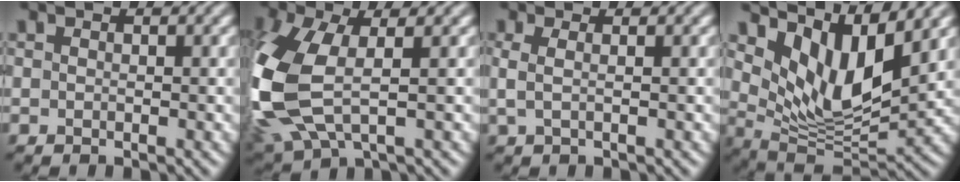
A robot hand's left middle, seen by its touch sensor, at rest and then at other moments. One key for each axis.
{"total": 11.1, "fx": -0.4, "fy": 6.2, "fz": 9.2, "tx": -0.264, "ty": -0.019, "tz": -0.005}
{"total": 1.3, "fx": 0.3, "fy": 0.1, "fz": 1.2, "tx": -0.034, "ty": 0.004, "tz": 0.005}
{"total": 7.4, "fx": 4.3, "fy": 2.8, "fz": 5.4, "tx": -0.113, "ty": -0.018, "tz": 0.081}